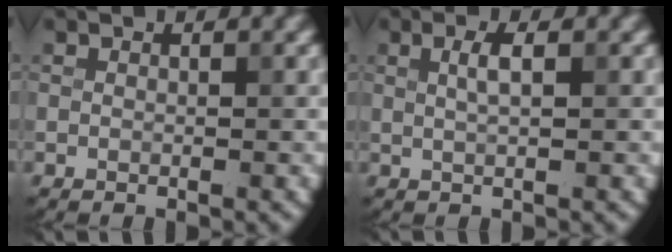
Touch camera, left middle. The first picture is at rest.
{"total": 1.7, "force": [0.5, 0.5, 1.6], "torque": [-0.027, 0.003, 0.008]}